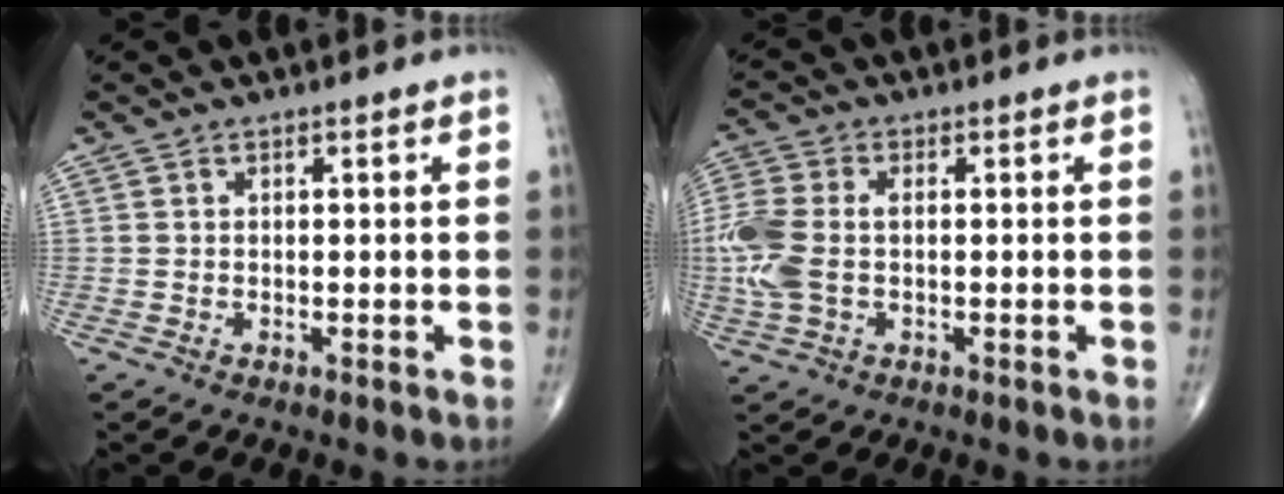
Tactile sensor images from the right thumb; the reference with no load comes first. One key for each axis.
{"total": 10.1, "fx": -0.4, "fy": 6.1, "fz": 8.0, "tx": -0.219, "ty": 0.013, "tz": -0.009}